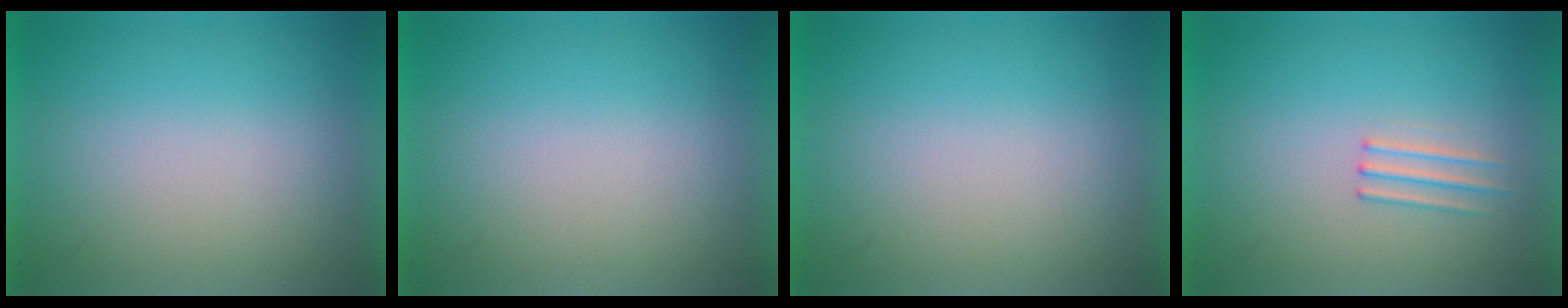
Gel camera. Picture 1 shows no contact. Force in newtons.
{"total": 0.0}
{"total": 0.0}
{"total": 1.1}